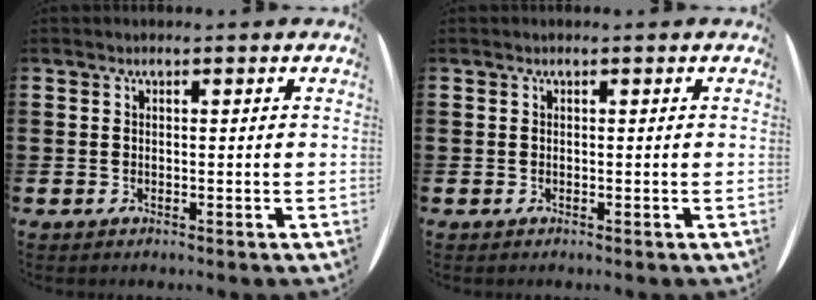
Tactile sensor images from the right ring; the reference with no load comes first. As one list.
[{"total": 0.0}]